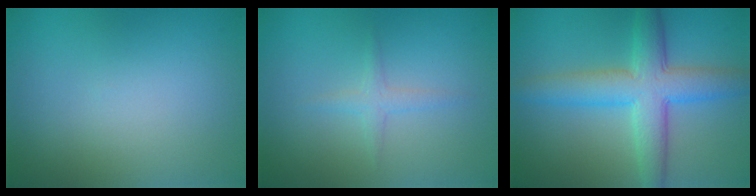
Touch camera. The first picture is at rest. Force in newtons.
{"total": 1.3, "press": 1.3, "slide": 0.1}
{"total": 6.4, "press": 6.4, "slide": 0.1}